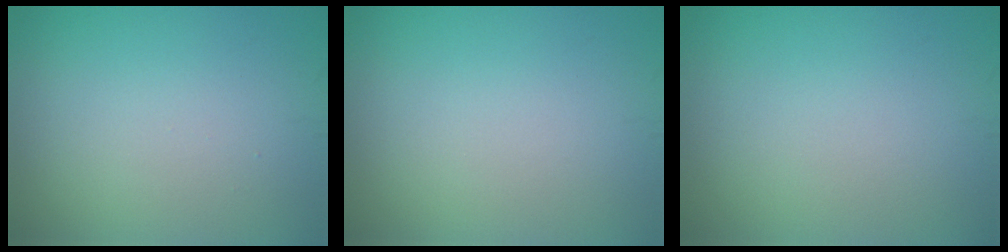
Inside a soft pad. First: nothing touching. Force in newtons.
{"total": 0.0}
{"total": 0.0}